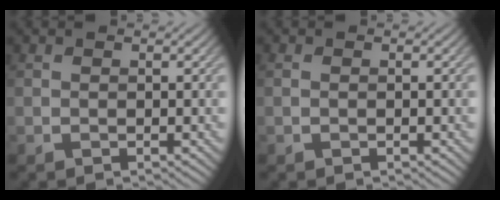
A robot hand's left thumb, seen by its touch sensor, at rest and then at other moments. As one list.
[{"total": 0.5, "force": [-0.1, 0.2, 0.5], "torque": [-0.010, 0.000, 0.000]}]